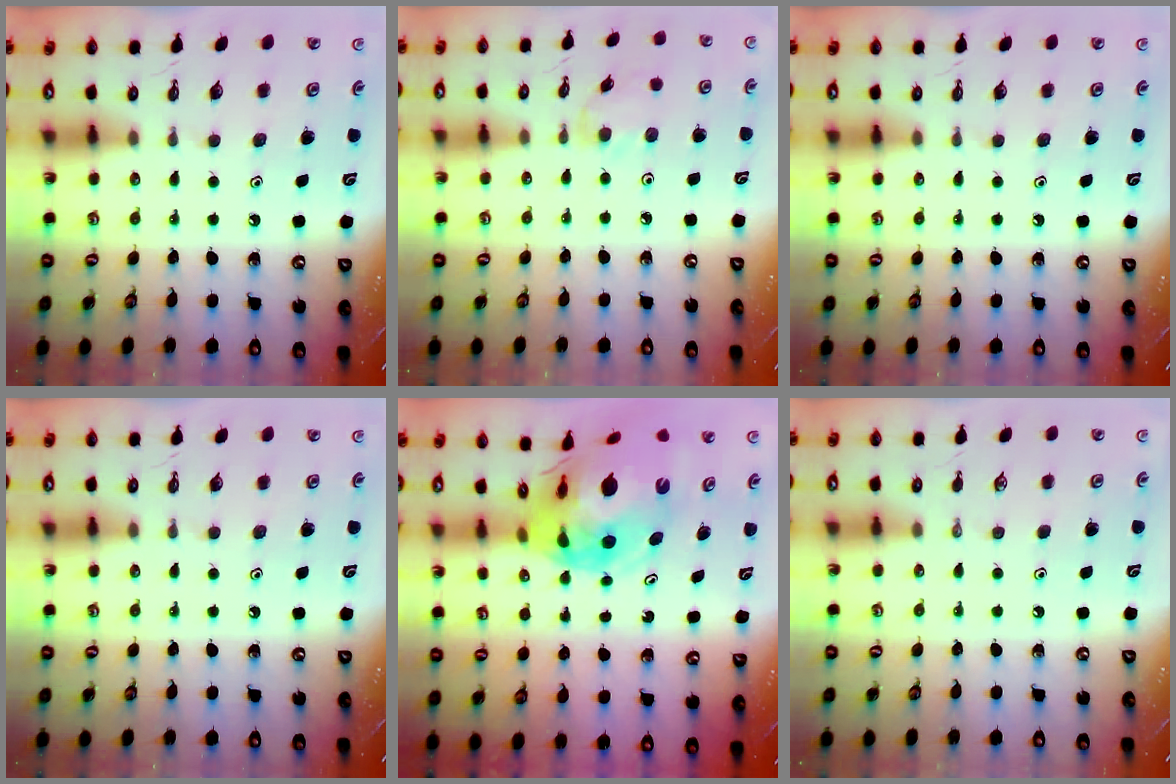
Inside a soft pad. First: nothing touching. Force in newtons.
{"total": 2.1, "press": 2.1, "slide": 0.4}
{"total": 0.0}
{"total": 0.0}
{"total": 15.3, "press": 15.2, "slide": 2.0}
{"total": 0.0}